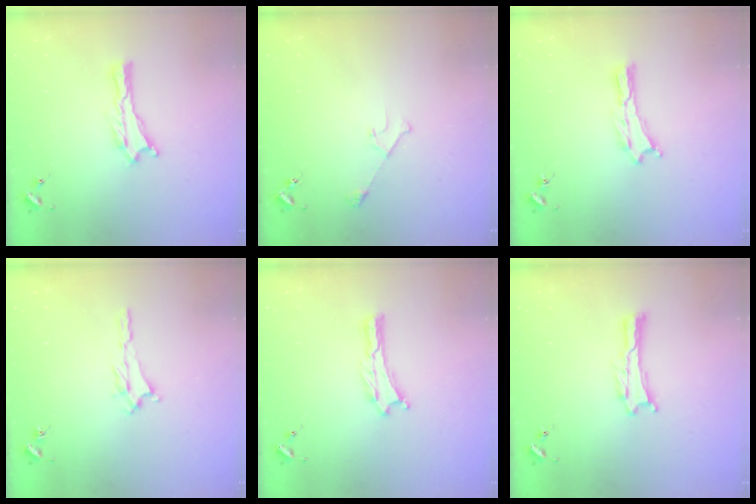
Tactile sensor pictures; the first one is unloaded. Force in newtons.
{"total": 2.9, "press": 2.9, "slide": 0.3}
{"total": 0.0}
{"total": 1.2, "press": 1.1, "slide": 0.5}
{"total": 0.0}
{"total": 0.0}